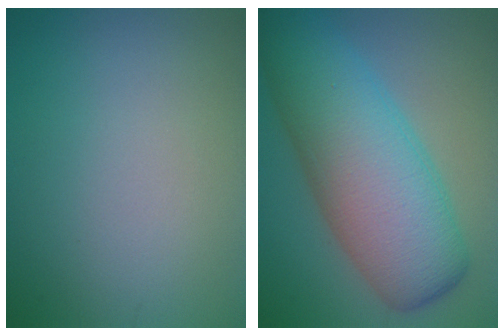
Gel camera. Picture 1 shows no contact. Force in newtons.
{"total": 11.5, "press": 11.5, "slide": 0.1}